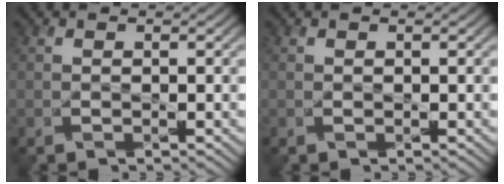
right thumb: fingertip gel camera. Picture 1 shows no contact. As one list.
[{"total": 0.0}]